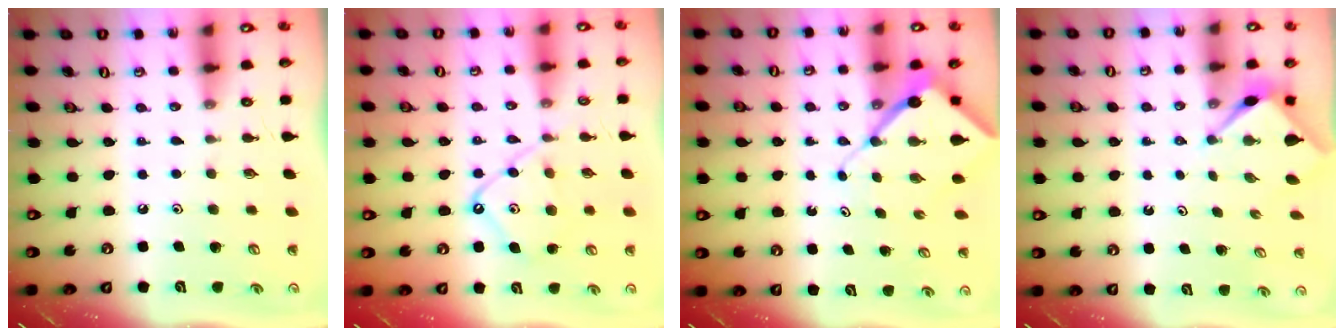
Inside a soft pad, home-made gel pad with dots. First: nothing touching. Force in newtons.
{"total": 11.3, "press": 11.3, "slide": 1.1}
{"total": 7.7, "press": 7.7, "slide": 0.8}
{"total": 3.1, "press": 3.1, "slide": 0.3}